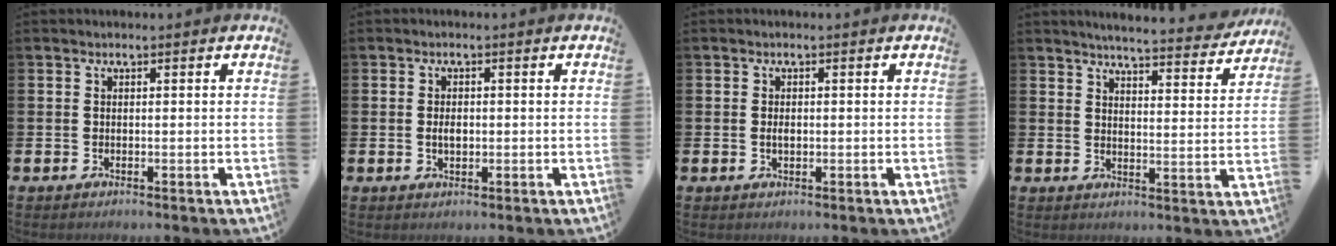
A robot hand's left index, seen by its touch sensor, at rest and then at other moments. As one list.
[{"total": 1.9, "force": [0.0, 1.1, 1.5], "torque": [-0.022, 0.003, -0.004]}, {"total": 1.2, "force": [0.0, 0.7, 0.9], "torque": [-0.019, 0.006, -0.002]}, {"total": 5.2, "force": [5.1, 0.2, 1.0], "torque": [-0.029, -0.039, 0.086]}]